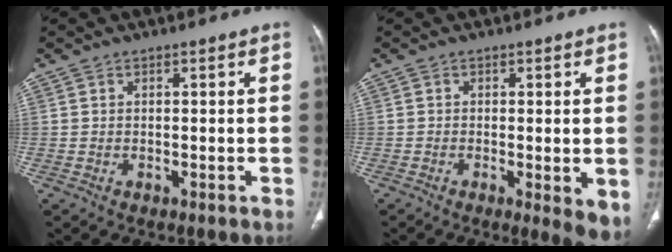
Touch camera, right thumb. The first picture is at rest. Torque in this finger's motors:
{"motor_torque": [-0.18, 0.37, -0.24, 0.02, 0.05]}